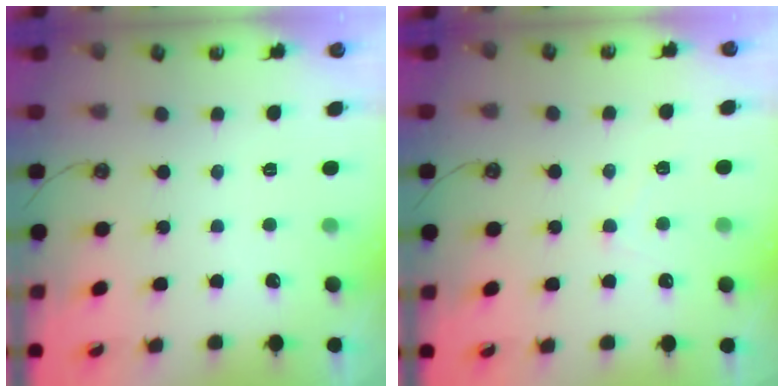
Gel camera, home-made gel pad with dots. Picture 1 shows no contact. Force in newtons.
{"total": 2.9, "press": 2.9, "slide": 0.4}